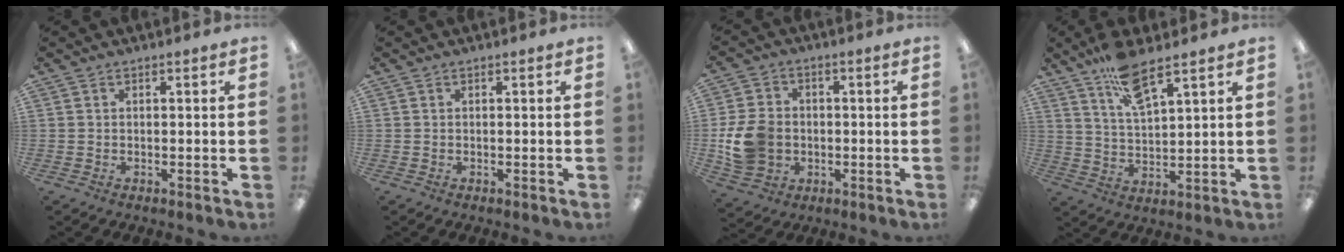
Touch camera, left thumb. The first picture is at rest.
{"total": 0.0}
{"total": 11.0, "force": [-1.3, 9.0, 6.2], "torque": [-0.141, 0.019, -0.019]}
{"total": 10.3, "force": [7.7, 2.9, 6.3], "torque": [-0.109, -0.038, 0.135]}